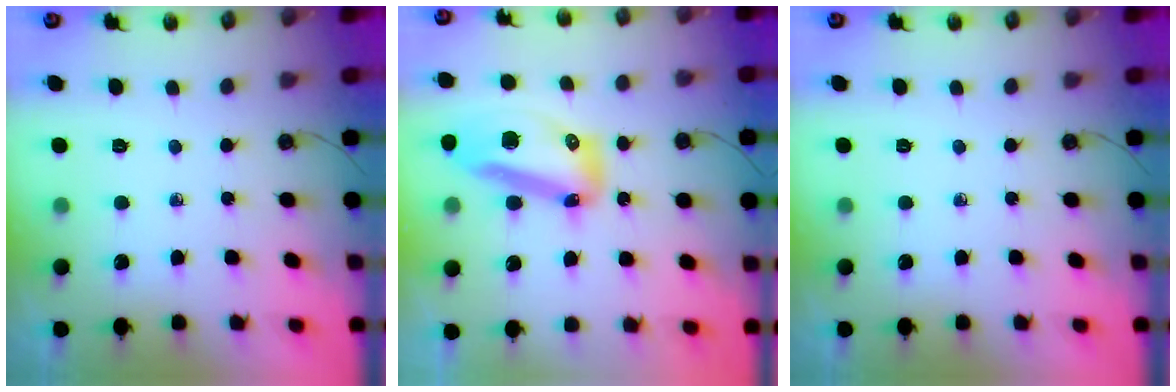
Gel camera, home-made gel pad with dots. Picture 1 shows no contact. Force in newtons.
{"total": 15.3, "press": 15.2, "slide": 1.9}
{"total": 0.0}